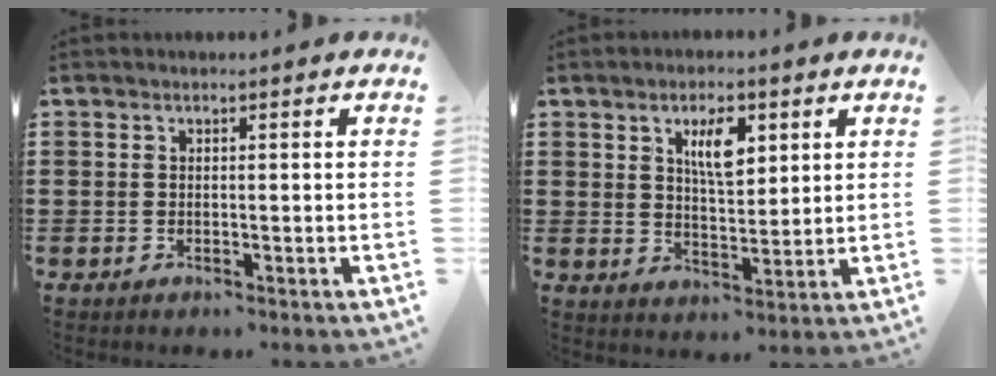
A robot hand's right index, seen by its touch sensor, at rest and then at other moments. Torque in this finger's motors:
{"motor_torque": [0.47, 0.04, 0.29, 0.14]}